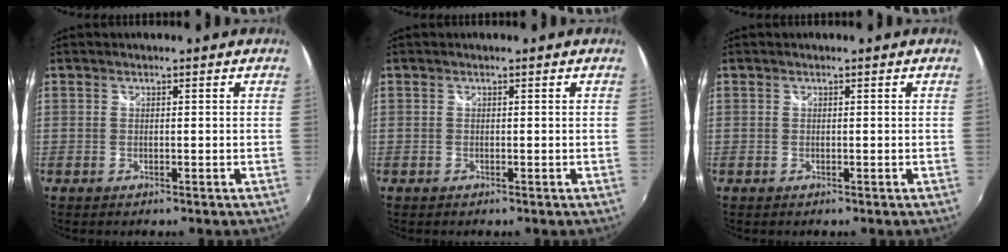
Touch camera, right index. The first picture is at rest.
{"total": 0.0}
{"total": 0.0}